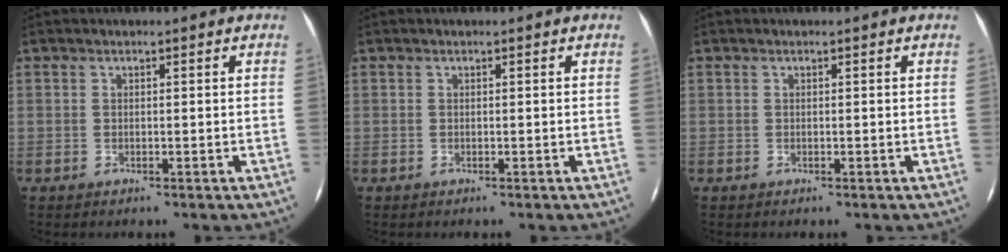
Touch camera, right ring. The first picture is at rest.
{"total": 0.0}
{"total": 0.0}